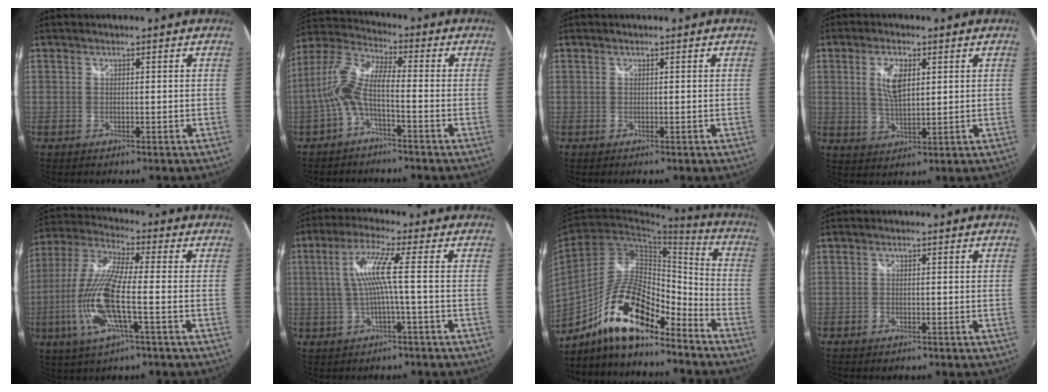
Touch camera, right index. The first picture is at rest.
{"total": 8.4, "force": [-2.3, 2.0, 7.8], "torque": [-0.179, 0.013, -0.045]}
{"total": 0.0}
{"total": 6.2, "force": [1.8, 2.8, 5.2], "torque": [-0.097, 0.002, 0.036]}
{"total": 15.6, "force": [-4.2, 2.6, 14.7], "torque": [-0.313, -0.013, -0.084]}
{"total": 6.9, "force": [-0.4, -1.1, 6.8], "torque": [-0.137, 0.001, 0.002]}
{"total": 16.7, "force": [-11.7, 4.8, 10.9], "torque": [-0.206, 0.004, -0.213]}
{"total": 1.1, "force": [-0.7, 0.7, 0.2], "torque": [-0.008, -0.002, -0.013]}